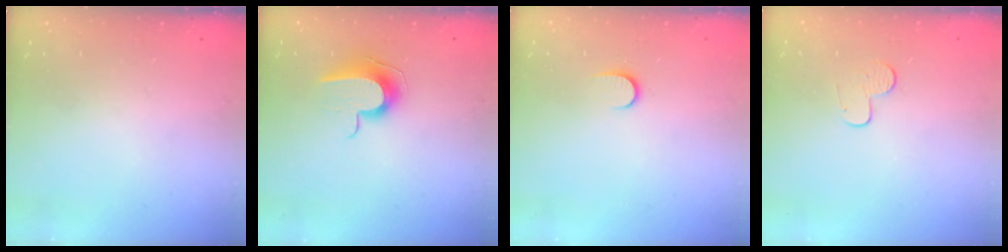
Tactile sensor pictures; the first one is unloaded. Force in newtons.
{"total": 9.0, "press": 9.0, "slide": 0.5}
{"total": 5.7, "press": 5.7, "slide": 0.5}
{"total": 6.6, "press": 6.5, "slide": 0.6}